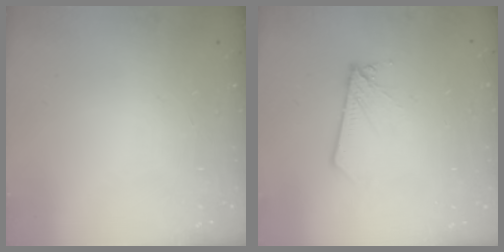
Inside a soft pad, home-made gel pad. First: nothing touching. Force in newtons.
{"total": 2.2, "press": 2.2, "slide": 0.3}